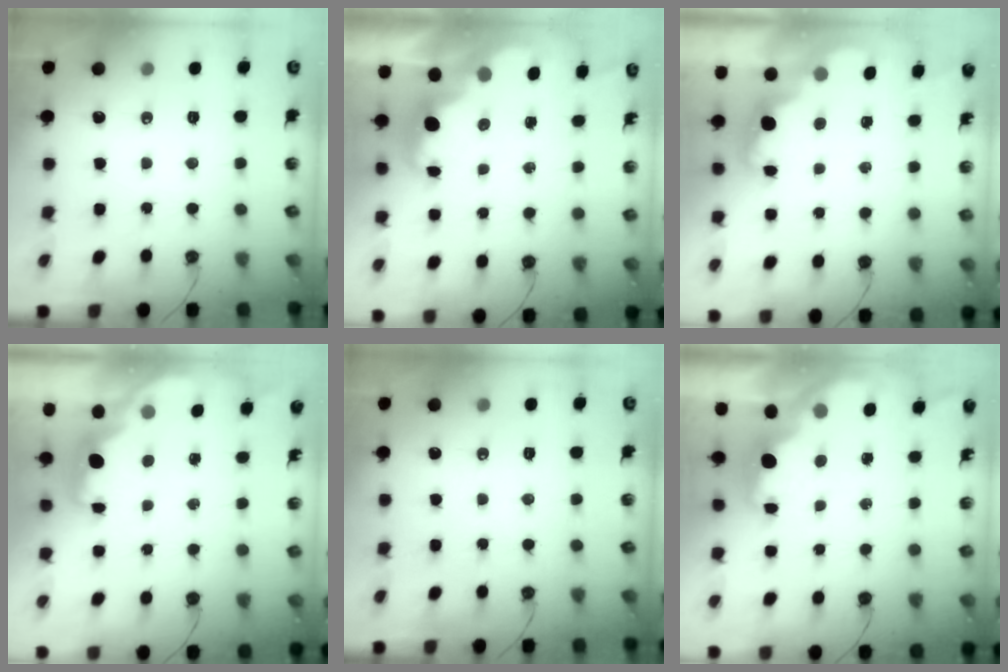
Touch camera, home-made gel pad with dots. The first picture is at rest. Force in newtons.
{"total": 2.6, "press": 2.6, "slide": 0.4}
{"total": 2.3, "press": 2.2, "slide": 0.5}
{"total": 1.9, "press": 1.8, "slide": 0.5}
{"total": 0.0}
{"total": 2.0, "press": 2.0, "slide": 0.5}